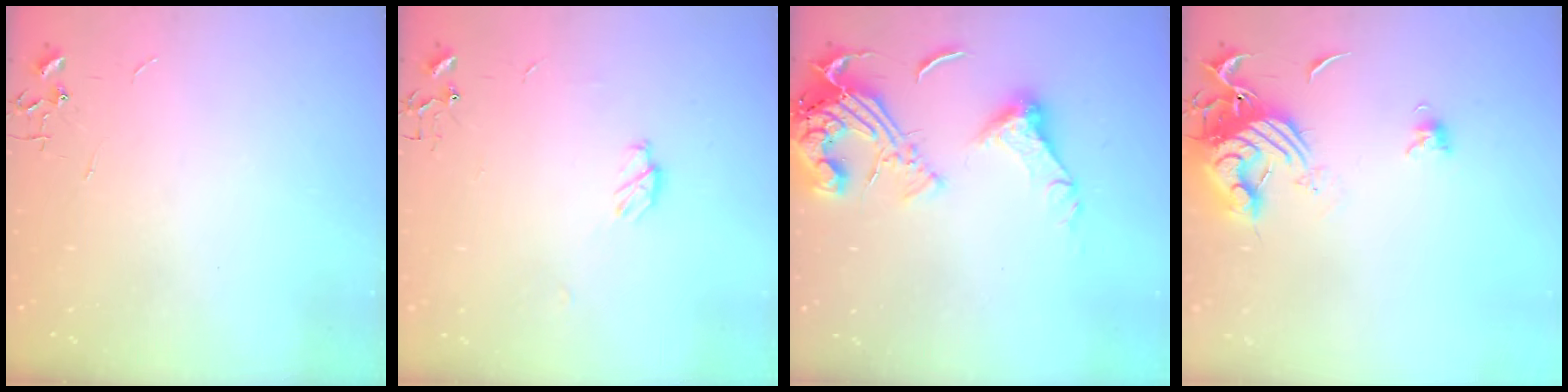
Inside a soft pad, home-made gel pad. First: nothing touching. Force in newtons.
{"total": 4.9, "press": 4.9, "slide": 0.3}
{"total": 17.3, "press": 17.2, "slide": 1.8}
{"total": 13.0, "press": 12.9, "slide": 1.6}